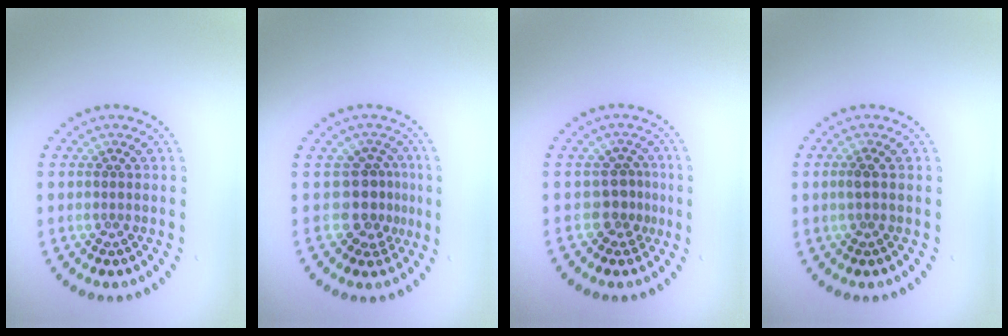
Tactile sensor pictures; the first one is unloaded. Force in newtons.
{"total": 2.9, "press": 2.0, "slide": 2.1}
{"total": 2.2, "press": 1.4, "slide": 1.7}
{"total": 0.8, "press": 0.7, "slide": 0.4}